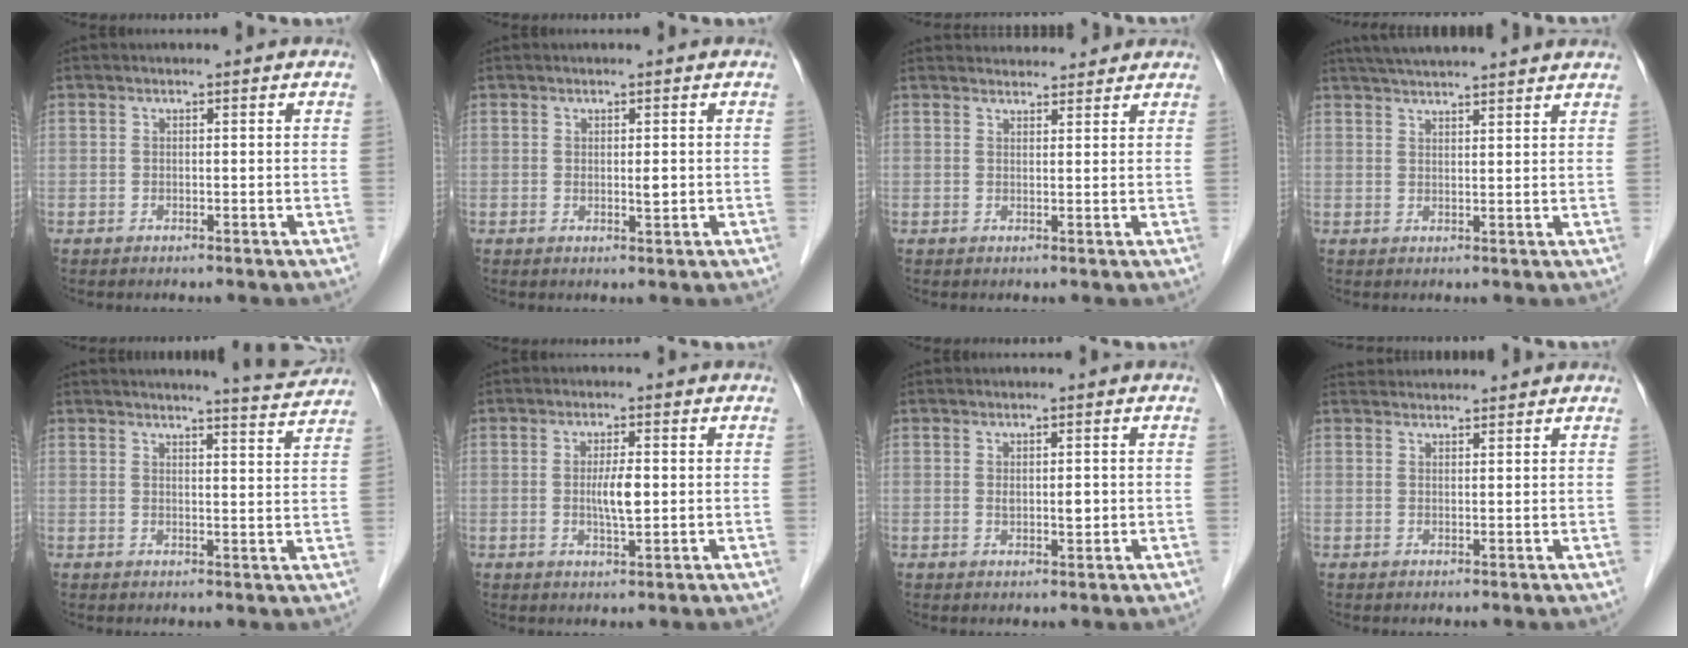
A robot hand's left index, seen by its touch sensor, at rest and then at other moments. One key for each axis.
{"total": 1.4, "fx": 0.1, "fy": 0.4, "fz": 1.3, "tx": -0.020, "ty": -0.003, "tz": 0.003}
{"total": 7.0, "fx": 6.6, "fy": 1.9, "fz": 1.1, "tx": -0.007, "ty": 0.025, "tz": 0.076}
{"total": 13.5, "fx": 12.2, "fy": 0.6, "fz": 5.8, "tx": -0.097, "ty": 0.036, "tz": 0.165}
{"total": 6.4, "fx": 6.3, "fy": -0.3, "fz": 1.3, "tx": -0.029, "ty": -0.017, "tz": 0.068}
{"total": 3.8, "fx": 0.0, "fy": 0.7, "fz": 3.8, "tx": -0.072, "ty": -0.004, "tz": 0.000}
{"total": 2.0, "fx": 0.1, "fy": 0.8, "fz": 1.9, "tx": -0.031, "ty": -0.002, "tz": 0.005}
{"total": 5.2, "fx": 5.1, "fy": 0.6, "fz": 0.7, "tx": -0.012, "ty": 0.036, "tz": 0.071}